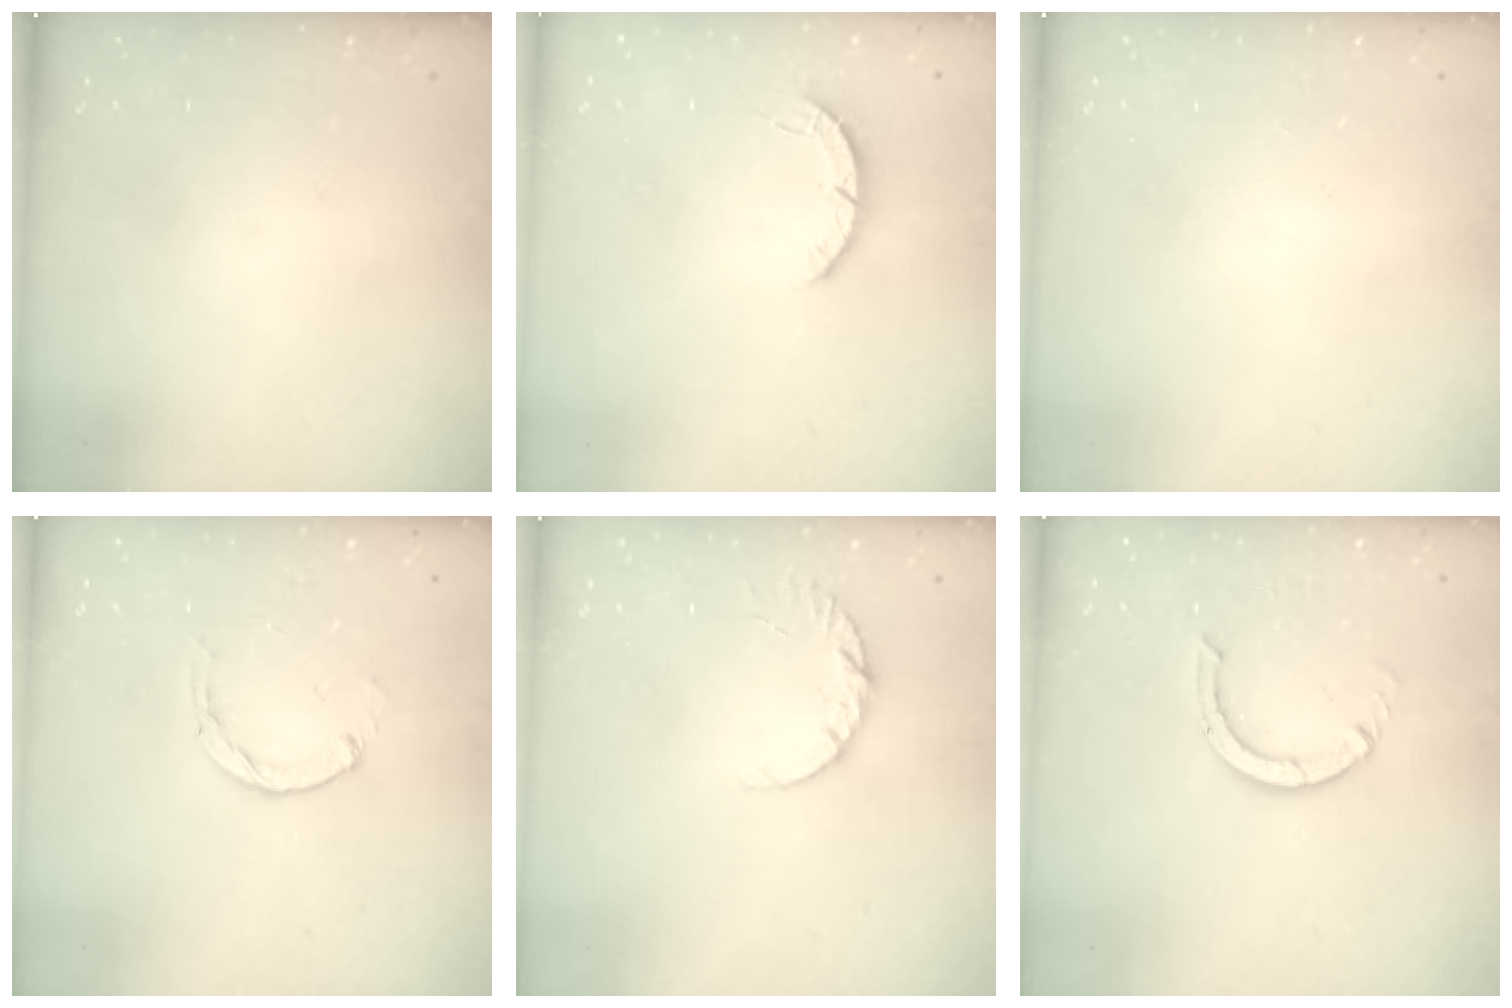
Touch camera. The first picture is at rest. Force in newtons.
{"total": 2.8, "press": 2.8, "slide": 0.4}
{"total": 0.0}
{"total": 1.1, "press": 1.1, "slide": 0.2}
{"total": 6.3, "press": 6.3, "slide": 0.6}
{"total": 3.6, "press": 3.6, "slide": 0.3}